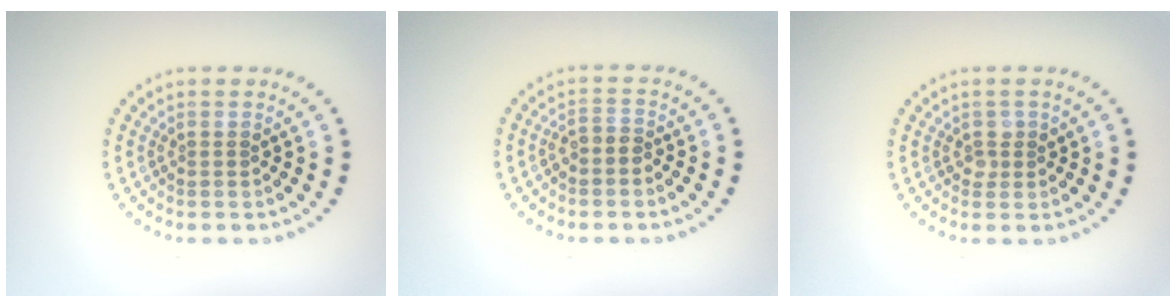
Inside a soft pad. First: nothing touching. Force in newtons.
{"total": 1.6, "press": 1.3, "slide": 1.0}
{"total": 1.2, "press": 1.1, "slide": 0.4}